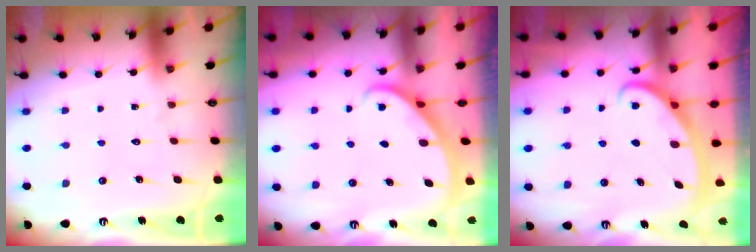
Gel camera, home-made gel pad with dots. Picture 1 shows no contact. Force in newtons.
{"total": 2.3, "press": 2.3, "slide": 0.1}
{"total": 2.7, "press": 2.7, "slide": 0.3}